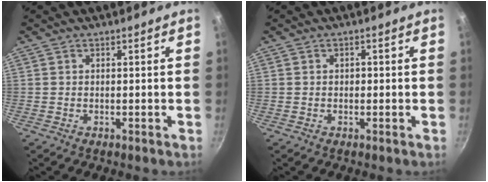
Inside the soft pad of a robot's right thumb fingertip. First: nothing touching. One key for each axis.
{"total": 1.3, "fx": 0.0, "fy": 1.0, "fz": 0.9, "tx": -0.012, "ty": 0.005, "tz": 0.000}